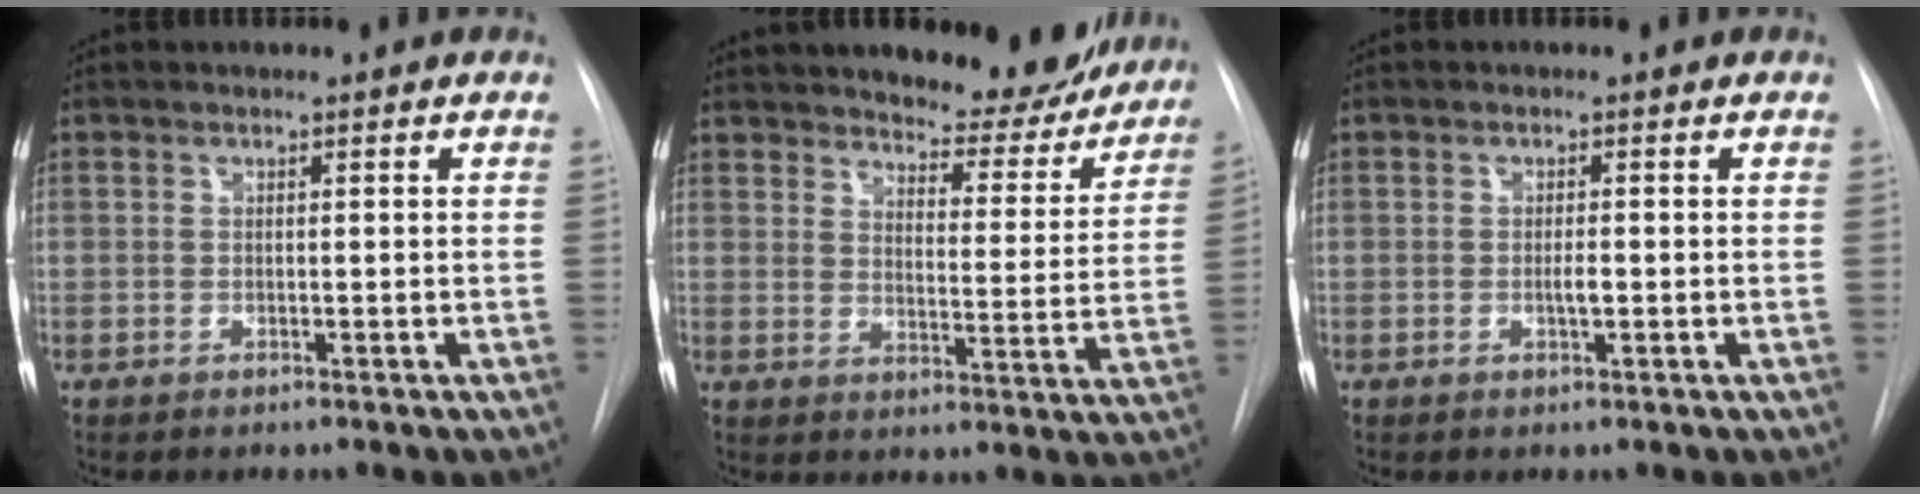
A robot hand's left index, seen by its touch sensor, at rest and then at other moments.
{"total": 12.5, "force": [11.5, 3.2, 3.6], "torque": [-0.032, -0.025, 0.151]}
{"total": 1.4, "force": [-0.3, 0.3, 1.4], "torque": [-0.026, 0.000, -0.004]}